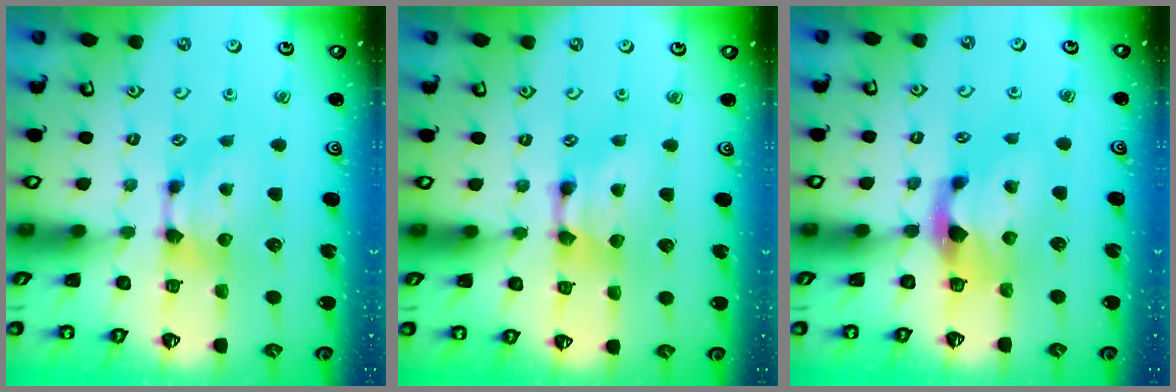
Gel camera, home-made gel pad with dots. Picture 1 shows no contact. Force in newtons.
{"total": 2.1, "press": 2.1, "slide": 0.1}
{"total": 2.2, "press": 1.9, "slide": 1.2}